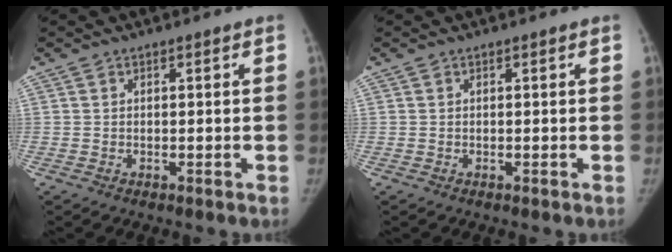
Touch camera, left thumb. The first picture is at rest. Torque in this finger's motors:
{"motor_torque": [0.05, -0.03, 0.08, -0.08, 0.03]}